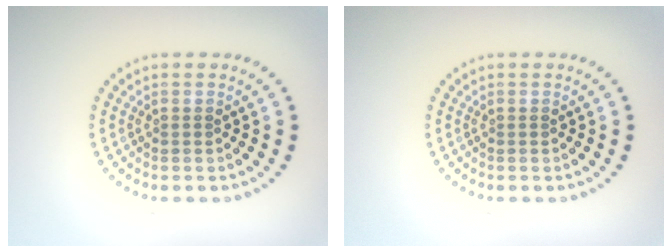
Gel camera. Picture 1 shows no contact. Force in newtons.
{"total": 0.0}